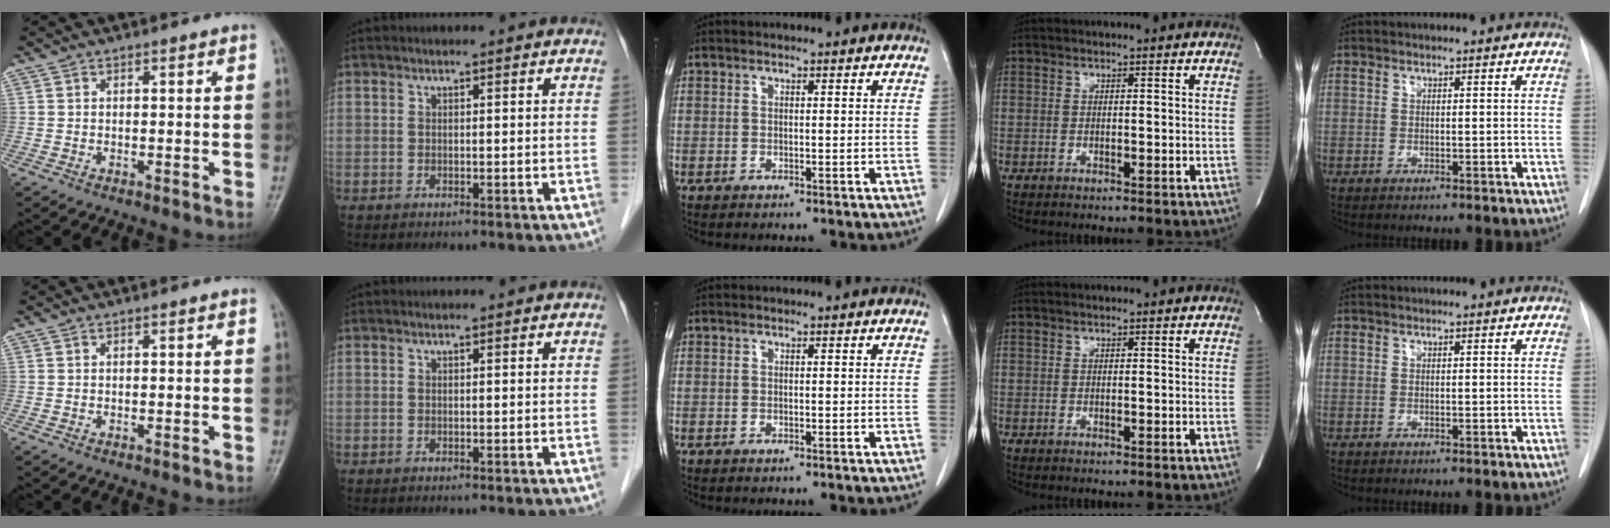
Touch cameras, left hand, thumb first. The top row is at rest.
{}